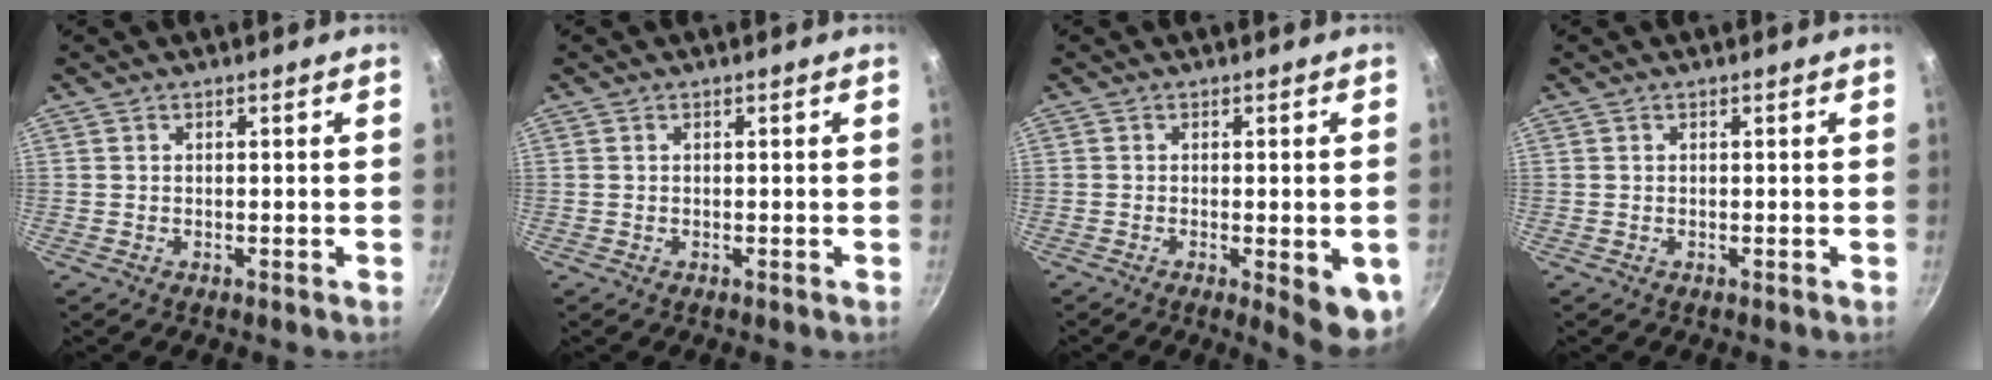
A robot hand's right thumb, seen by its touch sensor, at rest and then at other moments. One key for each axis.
{"total": 0.0}
{"total": 8.1, "fx": -2.2, "fy": 2.4, "fz": 7.4, "tx": -0.075, "ty": -0.001, "tz": -0.023}
{"total": 0.0}